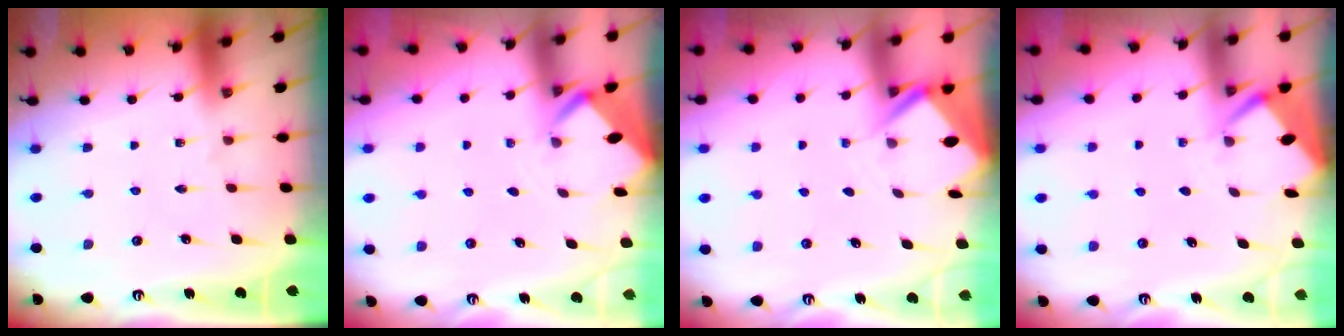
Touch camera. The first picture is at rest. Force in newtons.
{"total": 2.2, "press": 2.2, "slide": 0.2}
{"total": 3.1, "press": 3.1, "slide": 0.3}
{"total": 2.6, "press": 2.6, "slide": 0.3}